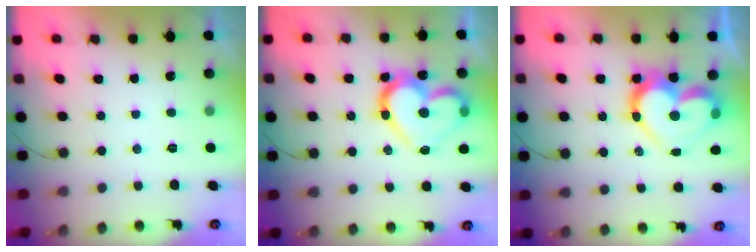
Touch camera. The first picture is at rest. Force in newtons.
{"total": 19.0, "press": 19.0, "slide": 1.6}
{"total": 17.6, "press": 17.6, "slide": 1.3}